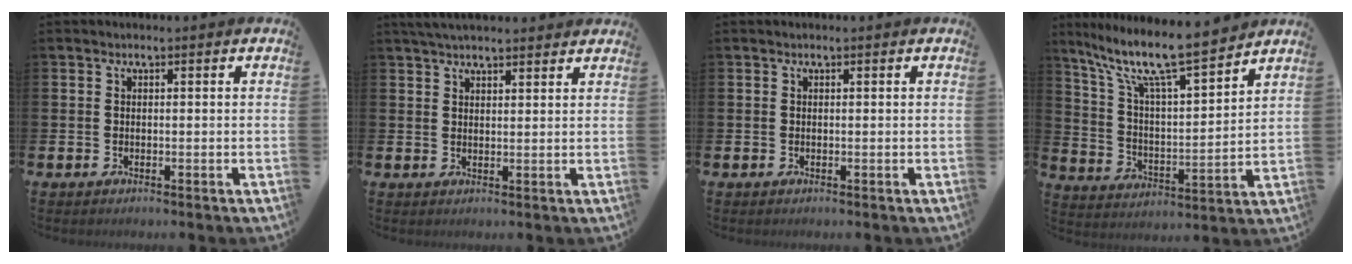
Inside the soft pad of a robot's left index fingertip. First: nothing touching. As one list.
[{"total": 3.7, "force": [3.5, 0.6, 1.0], "torque": [-0.024, -0.009, 0.065]}, {"total": 0.0}, {"total": 11.1, "force": [9.4, 1.5, 5.6], "torque": [-0.140, -0.059, 0.157]}]